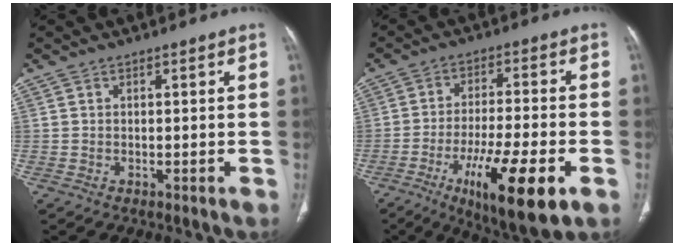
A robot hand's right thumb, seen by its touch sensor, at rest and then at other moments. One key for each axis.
{"total": 17.0, "fx": -7.2, "fy": 4.1, "fz": 14.9, "tx": -0.254, "ty": 0.007, "tz": -0.108}